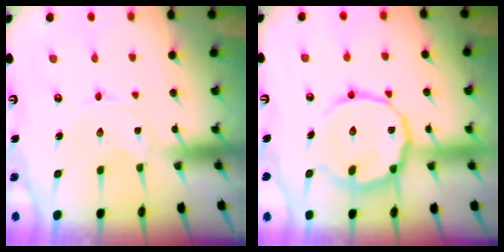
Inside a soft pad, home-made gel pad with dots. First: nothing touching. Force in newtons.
{"total": 14.0, "press": 13.9, "slide": 1.0}